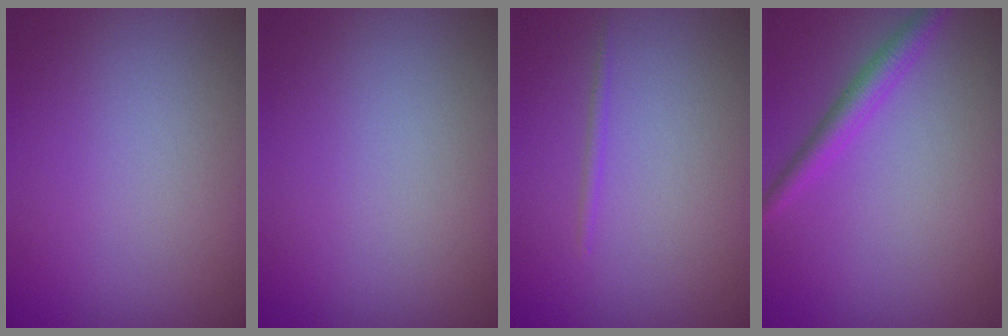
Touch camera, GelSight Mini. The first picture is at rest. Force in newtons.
{"total": 0.0}
{"total": 0.6, "press": 0.6, "slide": 0.1}
{"total": 2.3, "press": 2.3, "slide": 0.1}